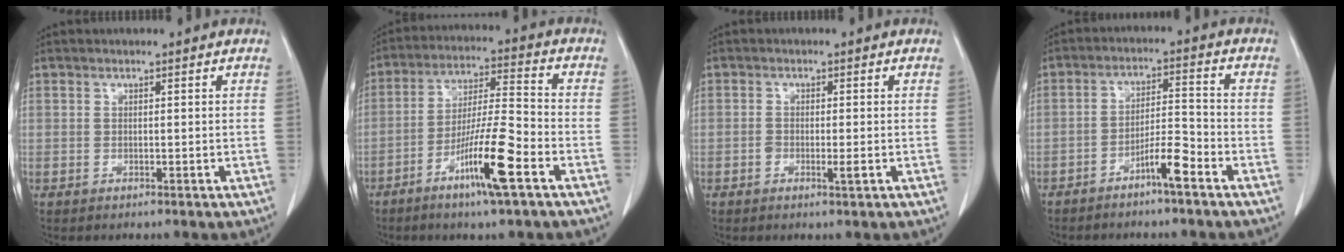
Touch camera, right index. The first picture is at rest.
{"total": 11.7, "force": [-5.7, 0.1, 10.2], "torque": [-0.185, -0.009, -0.105]}
{"total": 2.2, "force": [-0.7, 0.6, 2.0], "torque": [-0.033, -0.001, -0.010]}
{"total": 5.6, "force": [-3.6, 0.4, 4.2], "torque": [-0.073, 0.009, -0.065]}